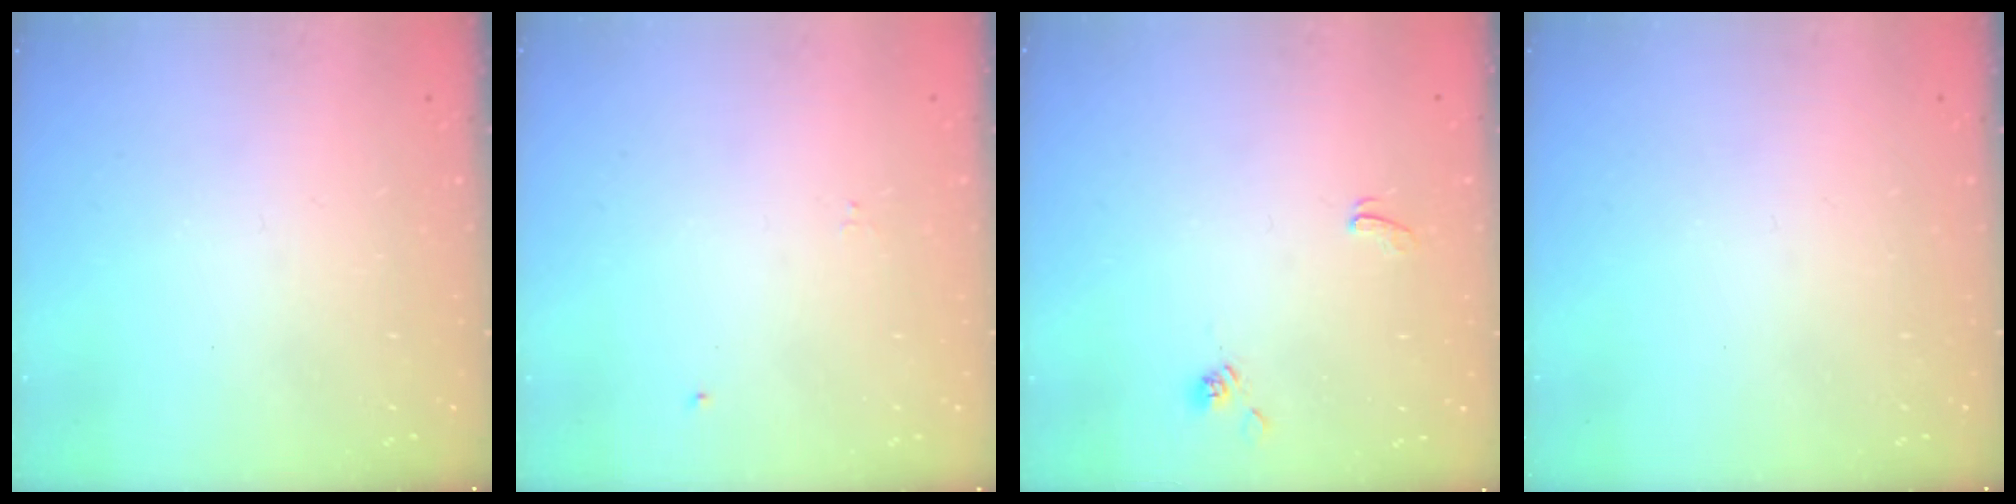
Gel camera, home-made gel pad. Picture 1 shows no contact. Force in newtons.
{"total": 0.0}
{"total": 1.4, "press": 1.4, "slide": 0.4}
{"total": 0.0}